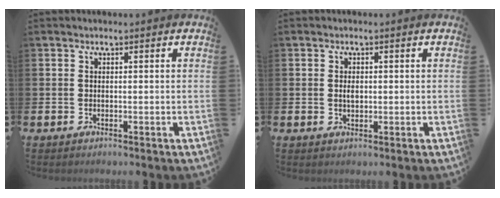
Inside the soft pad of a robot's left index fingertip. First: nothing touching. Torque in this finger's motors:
{"motor_torque": [0.19, -0.10, 0.01, 0.06]}